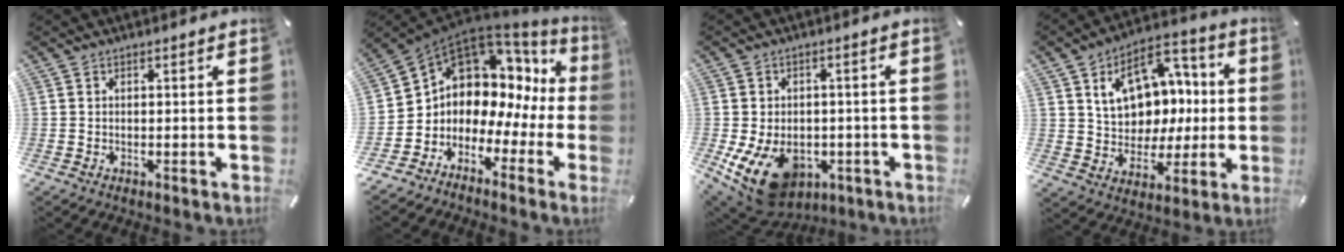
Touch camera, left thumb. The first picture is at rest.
{"total": 8.2, "force": [3.5, 7.0, 2.1], "torque": [-0.055, -0.058, 0.070]}
{"total": 12.6, "force": [-4.9, 9.1, 7.2], "torque": [-0.135, 0.015, -0.083]}
{"total": 14.7, "force": [3.8, 11.9, 7.8], "torque": [-0.119, -0.008, 0.078]}